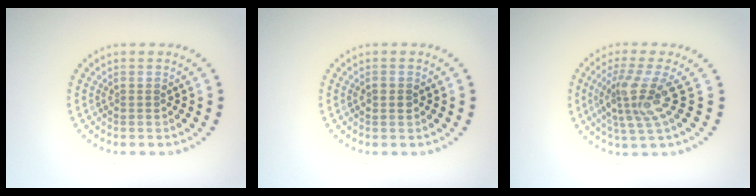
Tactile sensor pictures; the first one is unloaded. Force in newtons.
{"total": 1.3, "press": 1.3, "slide": 0.1}
{"total": 4.0, "press": 3.1, "slide": 2.5}